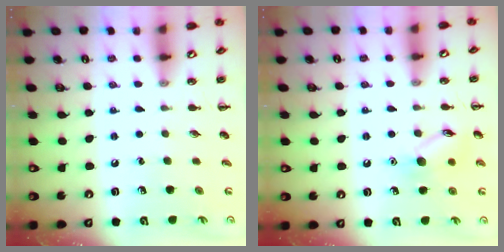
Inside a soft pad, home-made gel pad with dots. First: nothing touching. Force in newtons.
{"total": 9.7, "press": 9.7, "slide": 0.5}